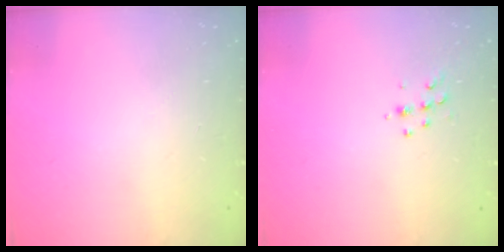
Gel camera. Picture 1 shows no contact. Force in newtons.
{"total": 5.4, "press": 5.4, "slide": 0.6}